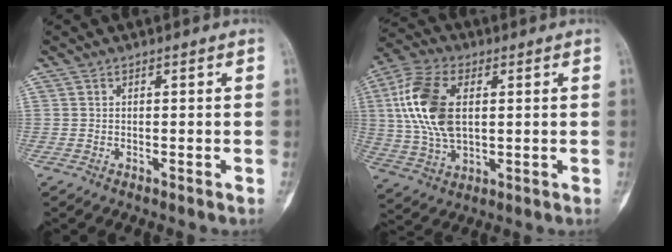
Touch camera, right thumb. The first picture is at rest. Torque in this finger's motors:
{"motor_torque": [-0.29, 2.56, 0.71, -0.44, 0.41]}